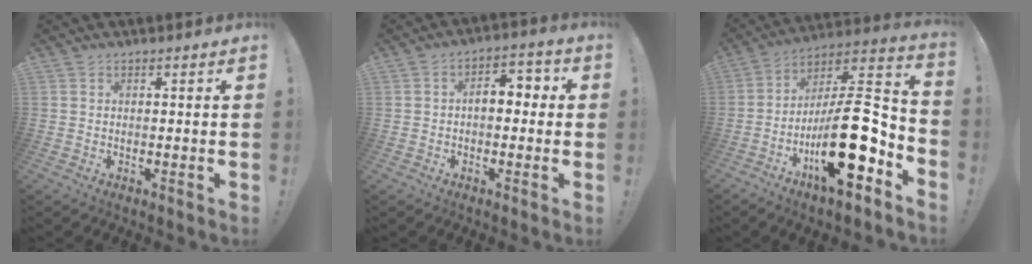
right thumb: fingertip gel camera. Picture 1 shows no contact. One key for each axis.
{"total": 7.1, "fx": 0.3, "fy": 4.4, "fz": 5.6, "tx": -0.078, "ty": 0.011, "tz": 0.001}
{"total": 22.8, "fx": -6.7, "fy": 8.3, "fz": 20.2, "tx": -0.340, "ty": 0.035, "tz": -0.106}